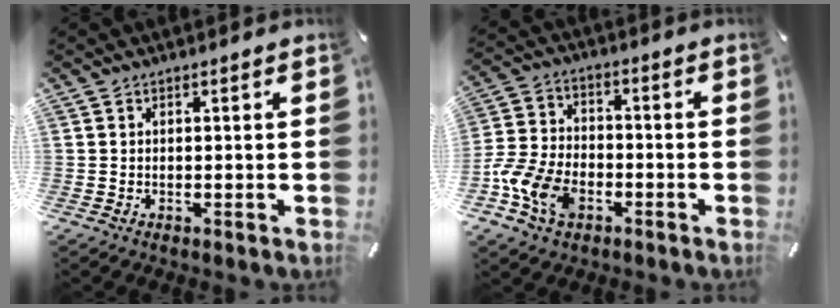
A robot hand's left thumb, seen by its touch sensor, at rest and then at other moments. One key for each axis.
{"total": 11.1, "fx": -5.3, "fy": 7.5, "fz": 6.2, "tx": -0.137, "ty": 0.025, "tz": -0.096}